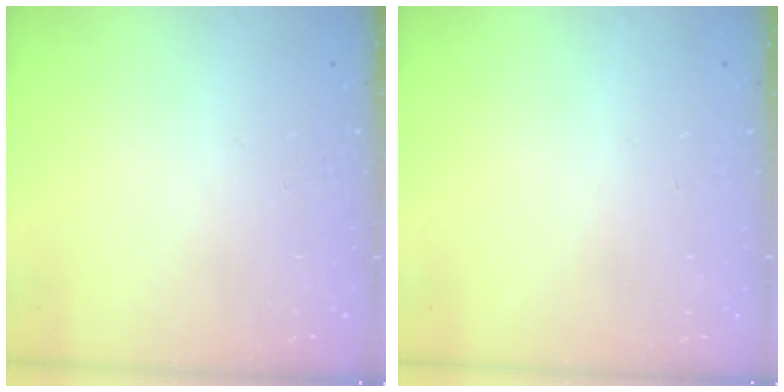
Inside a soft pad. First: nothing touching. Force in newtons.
{"total": 0.0}